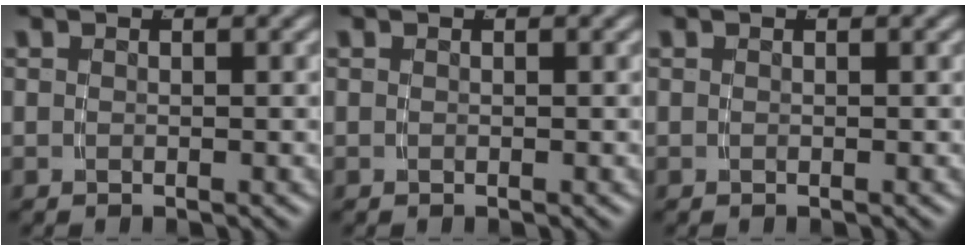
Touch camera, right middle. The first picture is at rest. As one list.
[{"total": 0.0}, {"total": 0.0}]